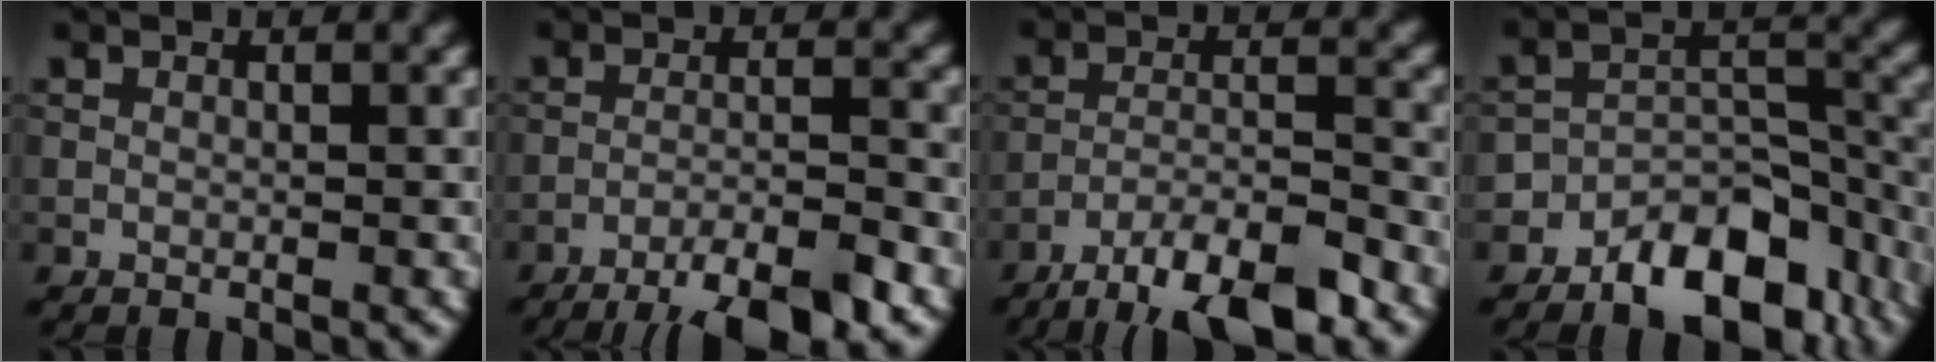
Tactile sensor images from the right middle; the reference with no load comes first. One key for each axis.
{"total": 7.5, "fx": -5.7, "fy": 1.4, "fz": 4.7, "tx": -0.071, "ty": -0.007, "tz": -0.090}
{"total": 8.2, "fx": -6.3, "fy": 1.8, "fz": 5.0, "tx": -0.080, "ty": 0.003, "tz": -0.108}
{"total": 9.0, "fx": -5.8, "fy": 5.0, "fz": 4.8, "tx": -0.051, "ty": -0.006, "tz": -0.095}